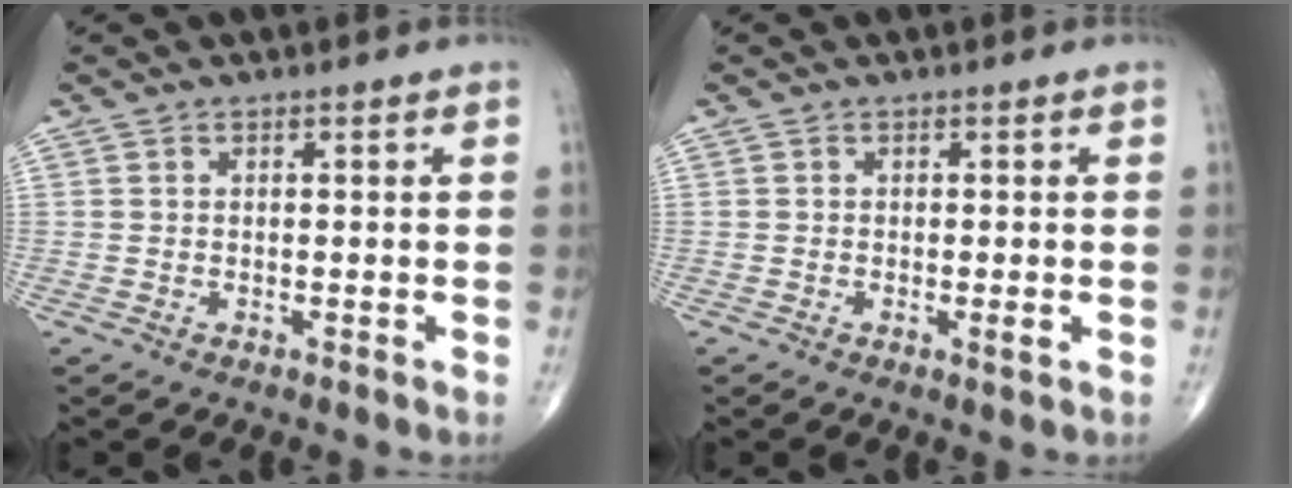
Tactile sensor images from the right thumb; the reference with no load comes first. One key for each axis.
{"total": 1.2, "fx": -0.3, "fy": 0.1, "fz": 1.1, "tx": -0.019, "ty": -0.004, "tz": -0.006}